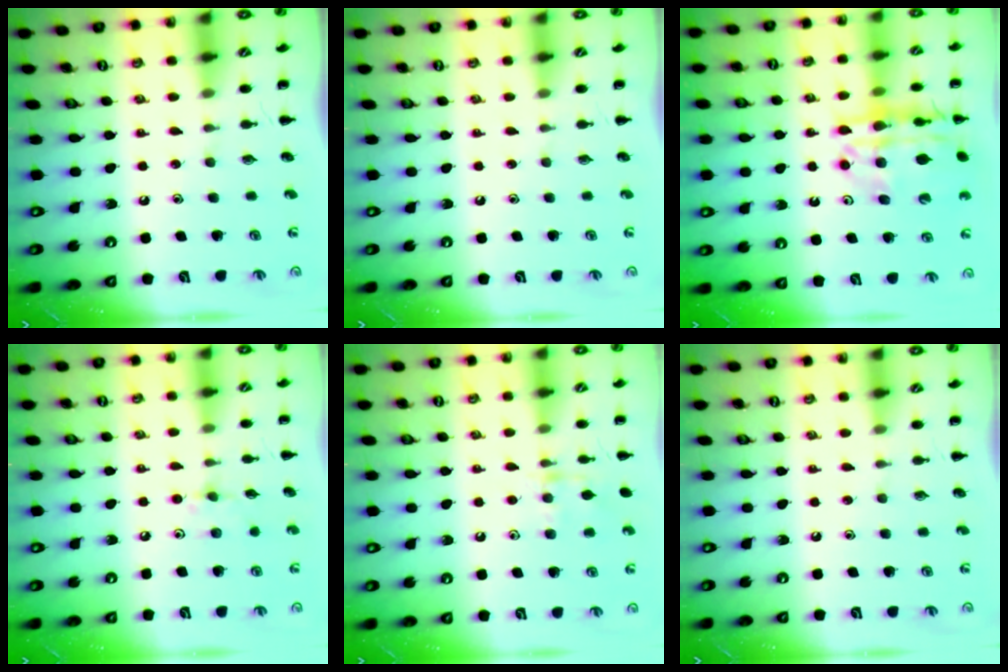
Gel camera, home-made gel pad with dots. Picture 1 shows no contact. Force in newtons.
{"total": 0.0}
{"total": 19.7, "press": 19.5, "slide": 2.9}
{"total": 6.8, "press": 6.5, "slide": 1.9}
{"total": 8.5, "press": 8.4, "slide": 1.1}
{"total": 0.0}